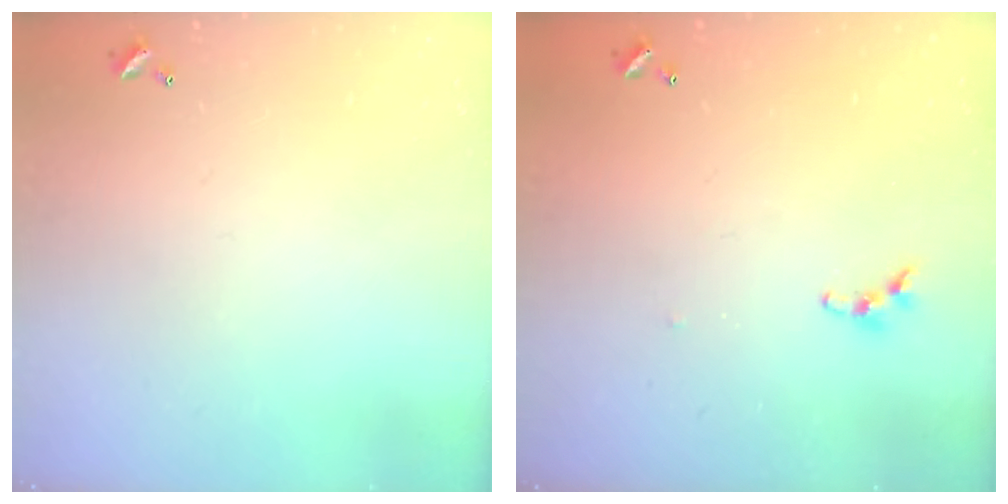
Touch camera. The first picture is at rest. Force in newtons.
{"total": 4.6, "press": 4.6, "slide": 0.6}